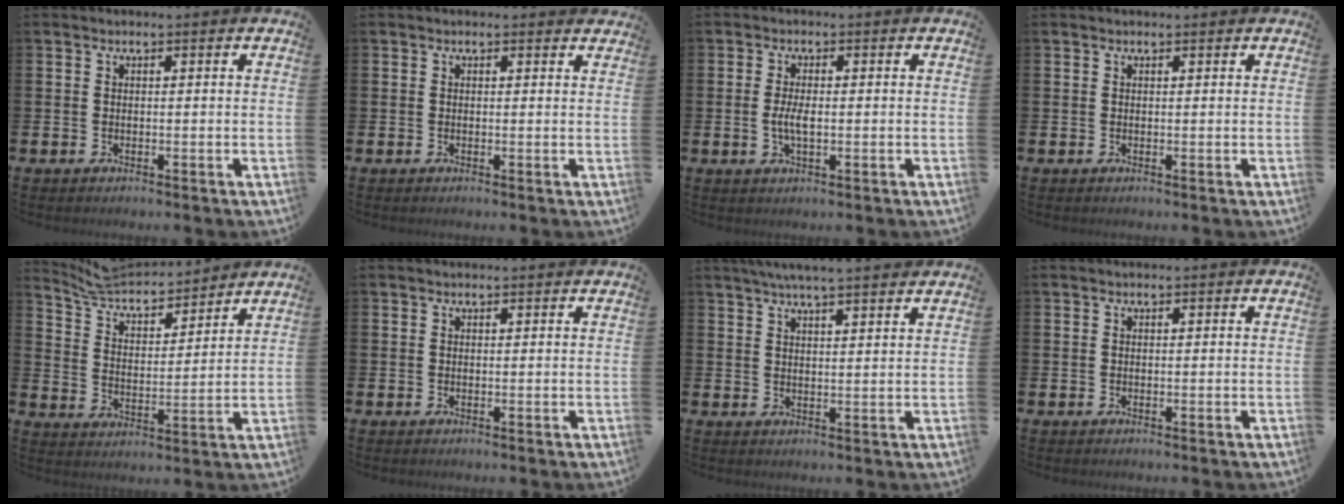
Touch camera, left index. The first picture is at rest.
{"total": 0.5, "force": [0.4, 0.3, 0.1], "torque": [0.005, 0.001, 0.005]}
{"total": 2.9, "force": [-0.2, 1.1, 2.7], "torque": [-0.055, -0.002, -0.007]}
{"total": 0.0}
{"total": 6.5, "force": [6.2, 1.5, 1.0], "torque": [-0.055, -0.047, 0.108]}
{"total": 0.5, "force": [0.5, 0.0, 0.1], "torque": [0.006, -0.003, 0.008]}
{"total": 4.8, "force": [4.5, -0.2, 1.6], "torque": [-0.042, -0.012, 0.082]}
{"total": 0.0}